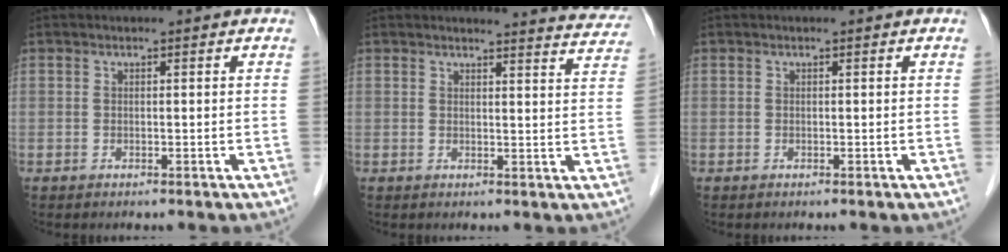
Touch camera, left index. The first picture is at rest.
{"total": 8.9, "force": [8.9, 0.2, 0.8], "torque": [0.003, -0.048, 0.074]}
{"total": 0.0}